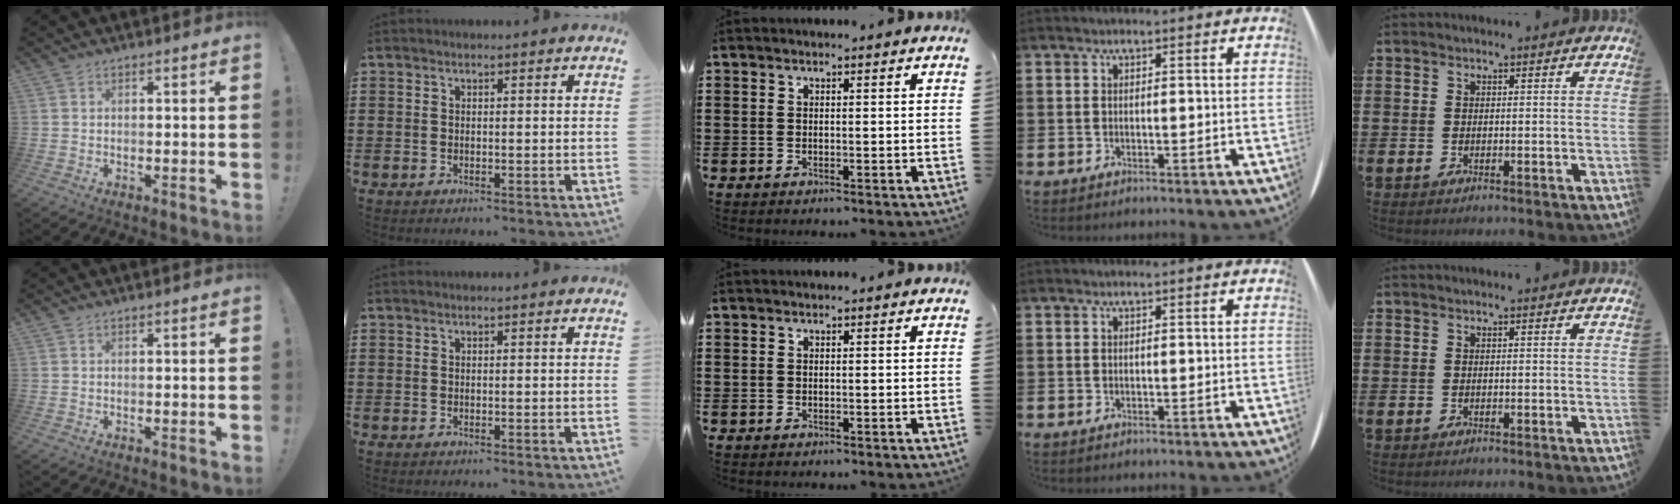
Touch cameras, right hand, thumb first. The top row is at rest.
{}